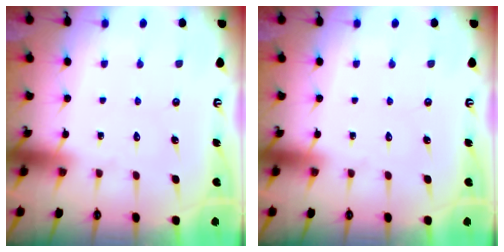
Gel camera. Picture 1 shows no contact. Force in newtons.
{"total": 0.0}